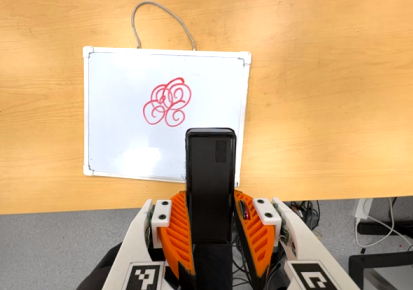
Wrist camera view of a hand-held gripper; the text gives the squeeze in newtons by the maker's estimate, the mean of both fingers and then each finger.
{"total": 5.0, "left": 3.4, "right": 6.6}